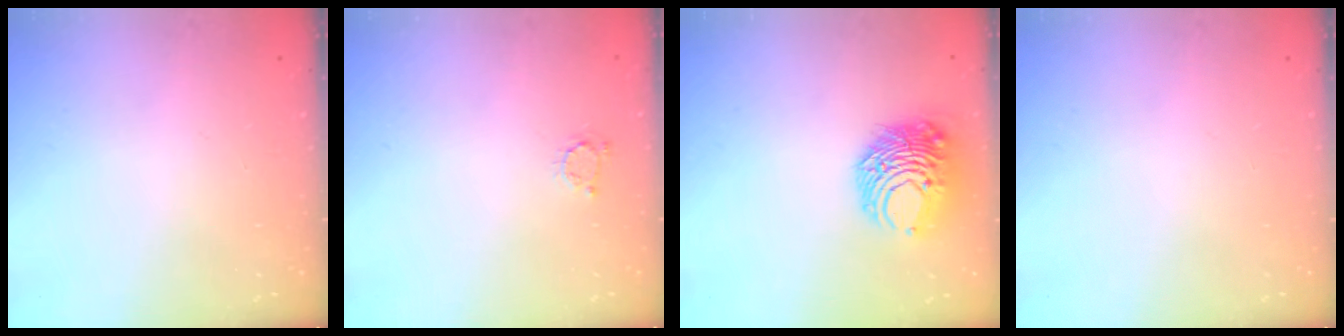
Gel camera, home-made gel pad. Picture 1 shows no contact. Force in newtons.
{"total": 3.0, "press": 3.0, "slide": 0.2}
{"total": 10.4, "press": 10.4, "slide": 0.6}
{"total": 0.0}